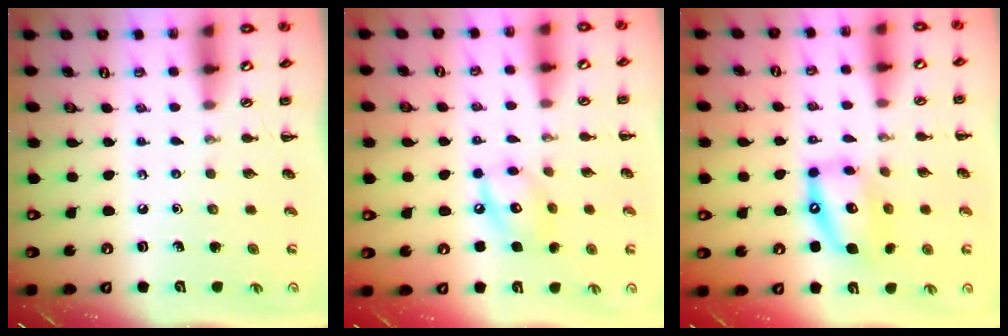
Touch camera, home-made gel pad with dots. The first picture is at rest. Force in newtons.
{"total": 9.9, "press": 9.9, "slide": 0.5}
{"total": 12.8, "press": 12.3, "slide": 3.4}